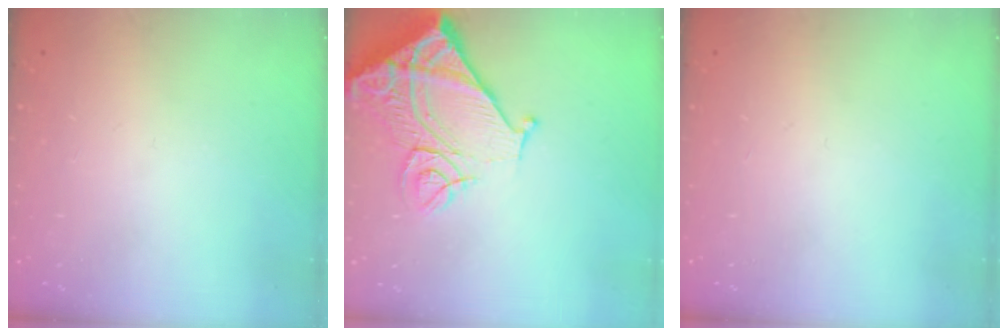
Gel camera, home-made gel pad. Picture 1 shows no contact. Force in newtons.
{"total": 15.3, "press": 15.2, "slide": 1.9}
{"total": 0.0}